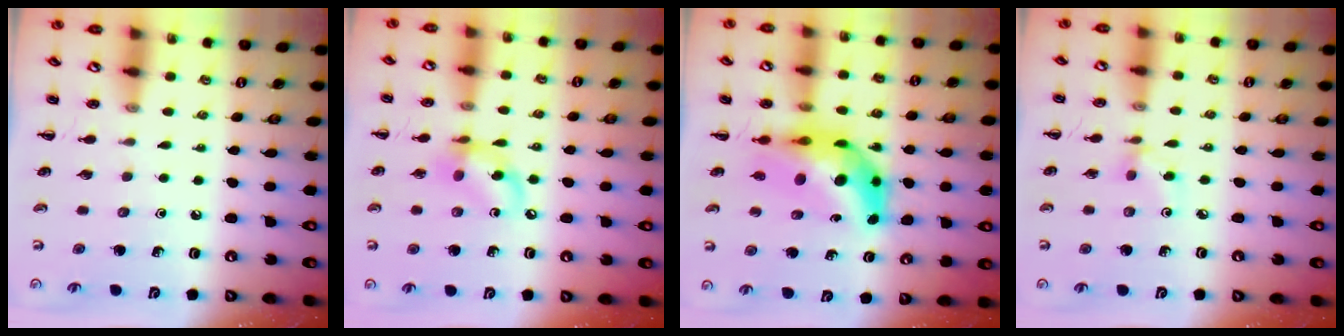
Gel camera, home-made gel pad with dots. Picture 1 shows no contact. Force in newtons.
{"total": 10.7, "press": 10.5, "slide": 2.0}
{"total": 10.5, "press": 10.0, "slide": 3.2}
{"total": 3.8, "press": 3.6, "slide": 1.4}